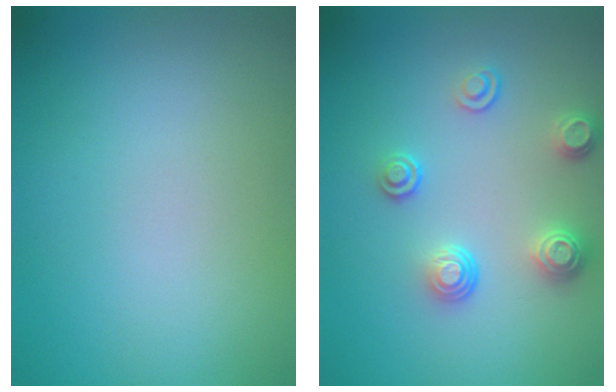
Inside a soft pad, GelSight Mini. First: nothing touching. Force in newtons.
{"total": 2.9, "press": 2.6, "slide": 1.4}